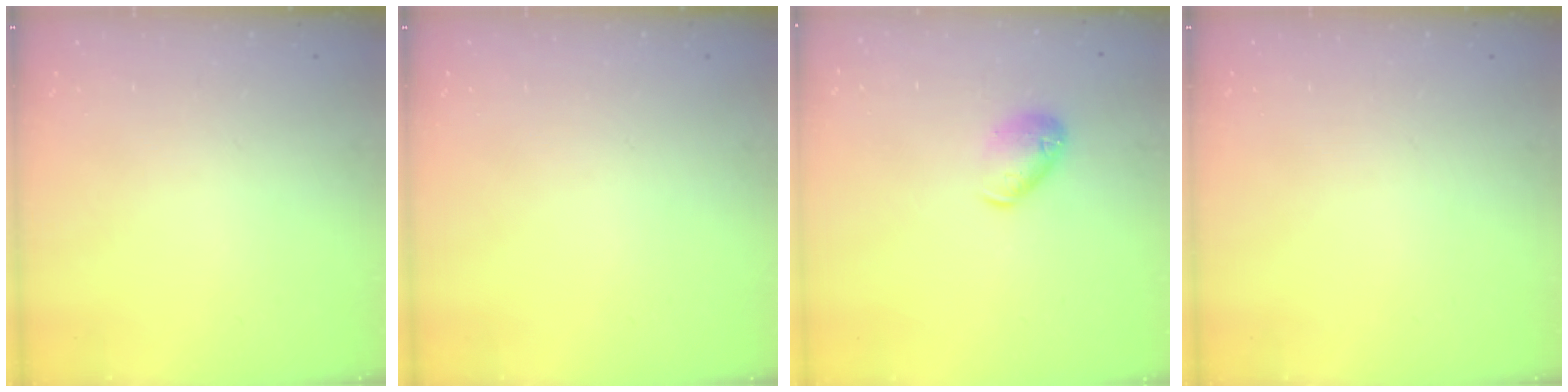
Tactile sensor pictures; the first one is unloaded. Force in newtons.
{"total": 0.0}
{"total": 8.3, "press": 8.2, "slide": 1.2}
{"total": 0.0}